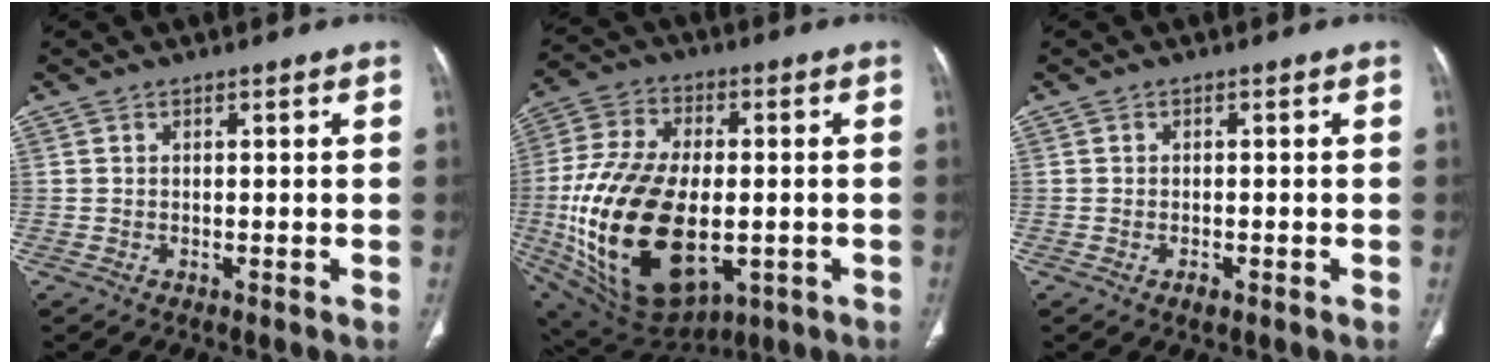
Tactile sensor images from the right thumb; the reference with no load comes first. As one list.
[{"total": 27.7, "force": [-4.3, 15.7, 22.4], "torque": [-0.449, -0.013, -0.047]}, {"total": 1.3, "force": [-0.7, 0.7, 1.0], "torque": [-0.019, 0.000, -0.010]}]